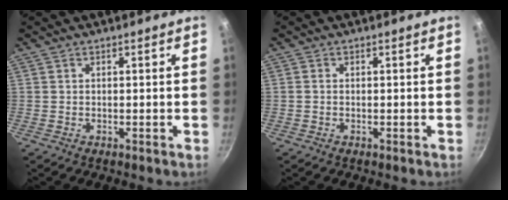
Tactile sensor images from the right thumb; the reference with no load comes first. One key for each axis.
{"total": 0.7, "fx": -0.1, "fy": 0.5, "fz": 0.4, "tx": -0.009, "ty": 0.003, "tz": -0.003}